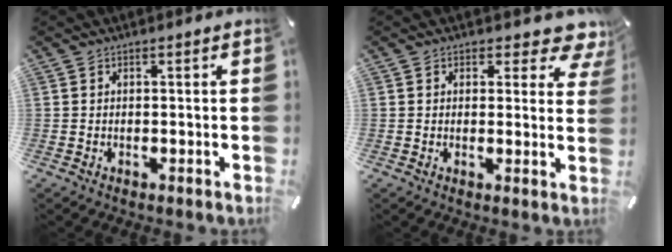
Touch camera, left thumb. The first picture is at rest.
{"total": 5.5, "force": [3.6, 3.0, 3.0], "torque": [-0.021, -0.025, 0.056]}